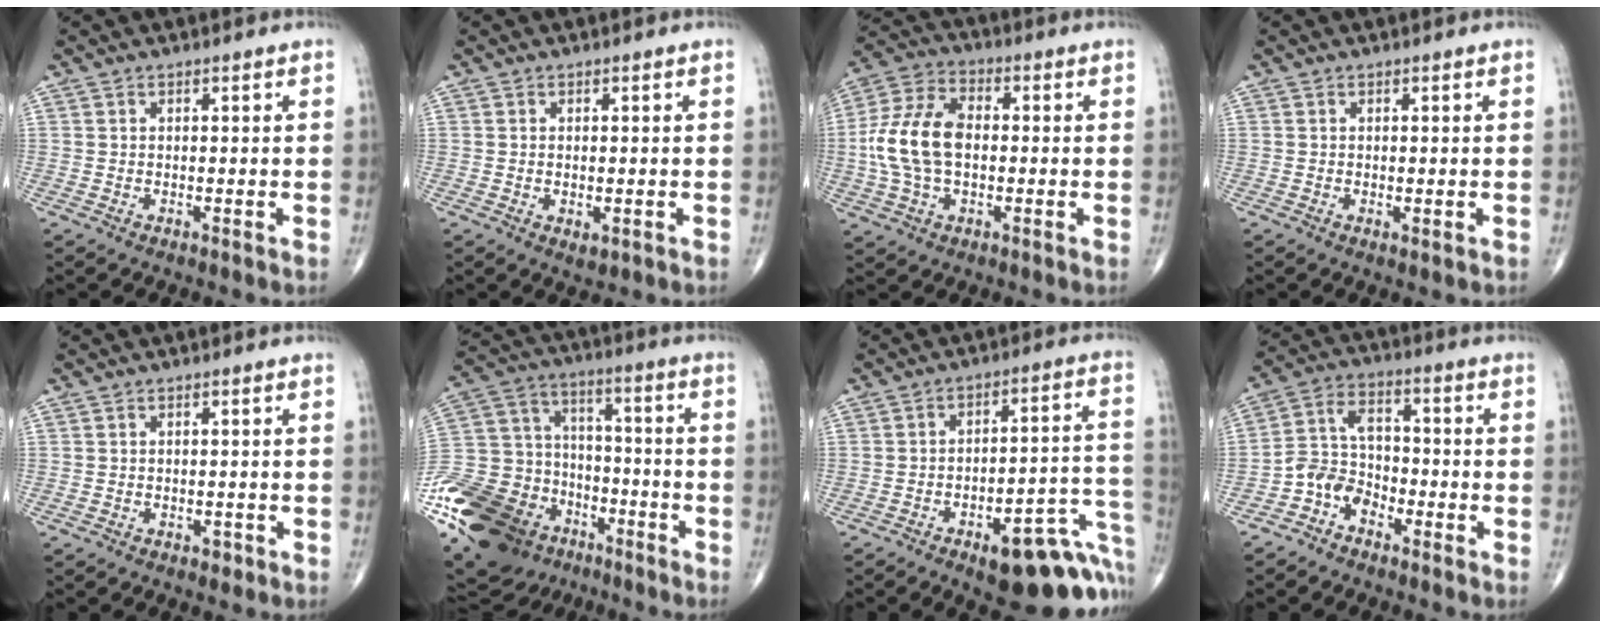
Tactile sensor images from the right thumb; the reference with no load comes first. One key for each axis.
{"total": 2.0, "fx": -0.4, "fy": 1.1, "fz": 1.6, "tx": -0.027, "ty": -0.004, "tz": -0.003}
{"total": 13.8, "fx": -0.6, "fy": 8.7, "fz": 10.7, "tx": -0.217, "ty": 0.028, "tz": -0.014}
{"total": 0.9, "fx": -0.1, "fy": 0.3, "fz": 0.8, "tx": -0.017, "ty": -0.005, "tz": -0.001}
{"total": 1.1, "fx": -0.6, "fy": 0.8, "fz": 0.5, "tx": -0.008, "ty": 0.004, "tz": -0.008}
{"total": 32.1, "fx": -16.8, "fy": 21.8, "fz": 16.5, "tx": -0.417, "ty": 0.058, "tz": -0.290}
{"total": 20.2, "fx": -9.6, "fy": 7.8, "fz": 16.0, "tx": -0.125, "ty": 0.078, "tz": -0.115}
{"total": 7.4, "fx": -4.2, "fy": 5.2, "fz": 3.2, "tx": -0.048, "ty": 0.048, "tz": -0.090}